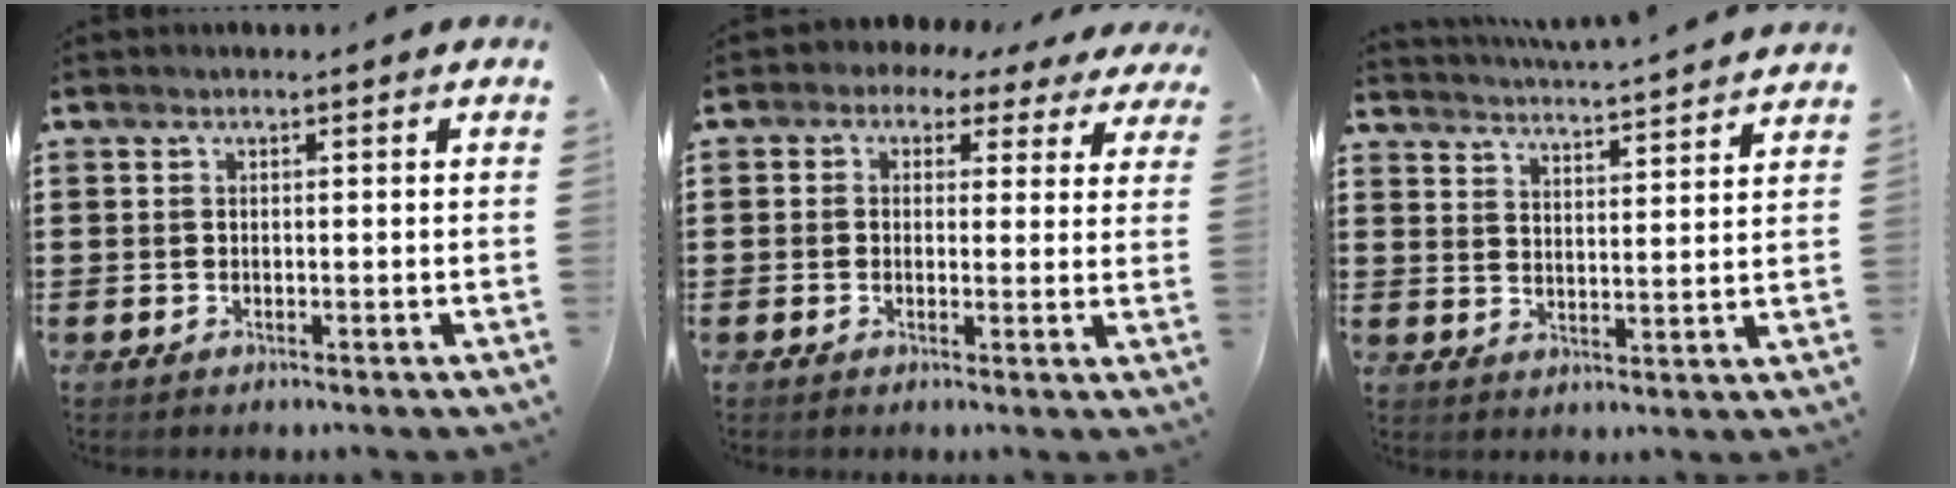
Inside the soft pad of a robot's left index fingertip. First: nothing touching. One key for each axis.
{"total": 2.3, "fx": 1.1, "fy": 1.9, "fz": 0.7, "tx": -0.027, "ty": -0.001, "tz": 0.016}
{"total": 4.3, "fx": 4.2, "fy": -0.8, "fz": 0.4, "tx": -0.029, "ty": -0.035, "tz": 0.069}